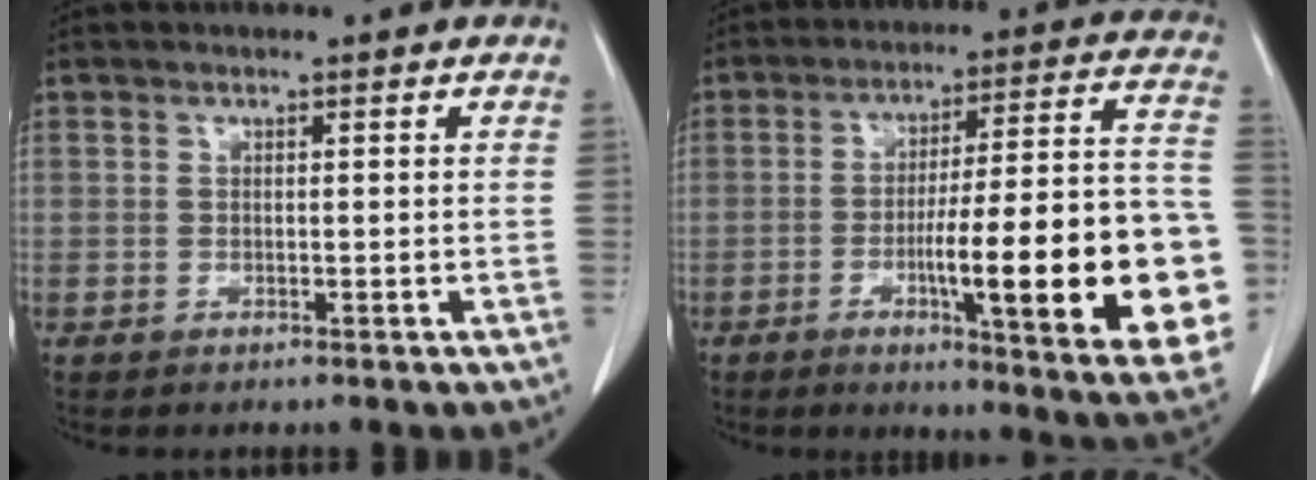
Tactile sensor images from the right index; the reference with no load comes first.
{"total": 24.9, "force": [-5.9, 3.0, 24.0], "torque": [-0.257, 0.010, -0.075]}